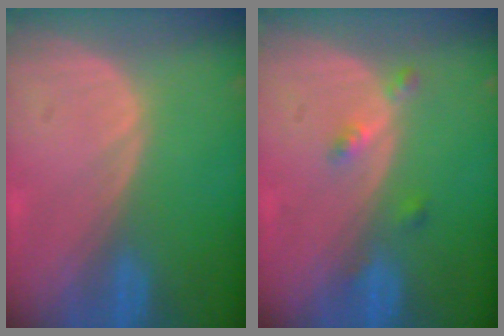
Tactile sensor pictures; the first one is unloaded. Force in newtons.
{"total": 2.7, "press": 2.3, "slide": 1.5}